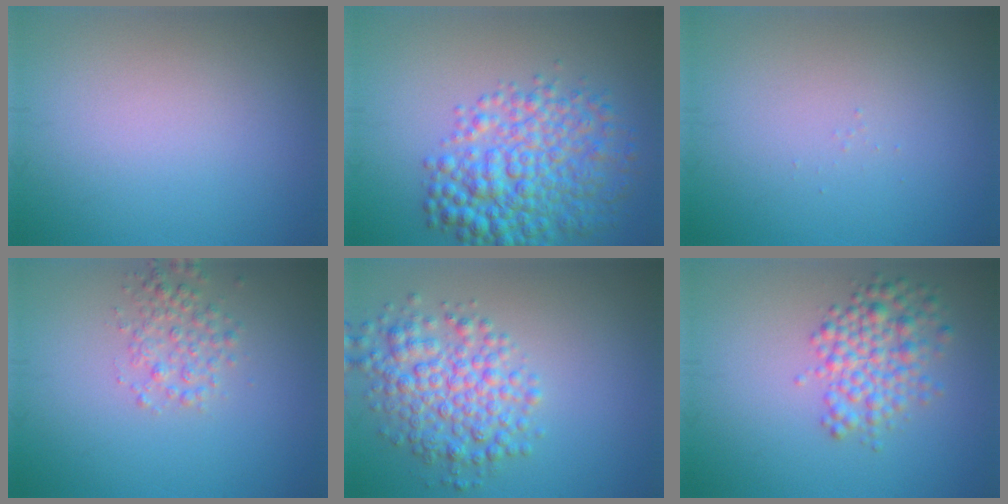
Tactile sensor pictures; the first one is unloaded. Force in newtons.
{"total": 7.1, "press": 7.1, "slide": 0.1}
{"total": 0.0}
{"total": 2.4, "press": 2.4, "slide": 0.1}
{"total": 5.1, "press": 5.1, "slide": 0.1}
{"total": 4.1, "press": 4.1, "slide": 0.1}